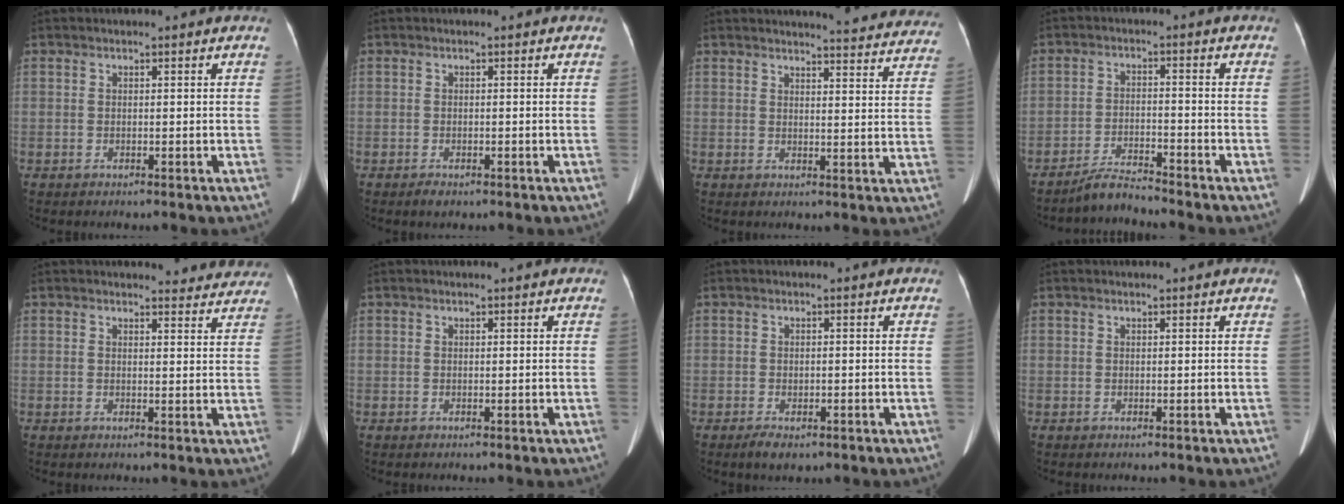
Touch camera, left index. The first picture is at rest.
{"total": 1.3, "force": [-0.9, 0.6, 0.7], "torque": [-0.015, -0.001, -0.009]}
{"total": 16.6, "force": [16.1, 1.6, 3.4], "torque": [-0.020, -0.071, 0.159]}
{"total": 4.1, "force": [-4.0, -0.6, 0.4], "torque": [-0.016, -0.018, -0.073]}
{"total": 6.9, "force": [6.7, 1.6, 0.4], "torque": [0.019, -0.014, 0.051]}
{"total": 0.0}
{"total": 2.7, "force": [-1.6, 1.3, 1.7], "torque": [-0.037, -0.005, -0.018]}
{"total": 0.6, "force": [0.5, 0.0, 0.2], "torque": [-0.004, 0.007, 0.009]}